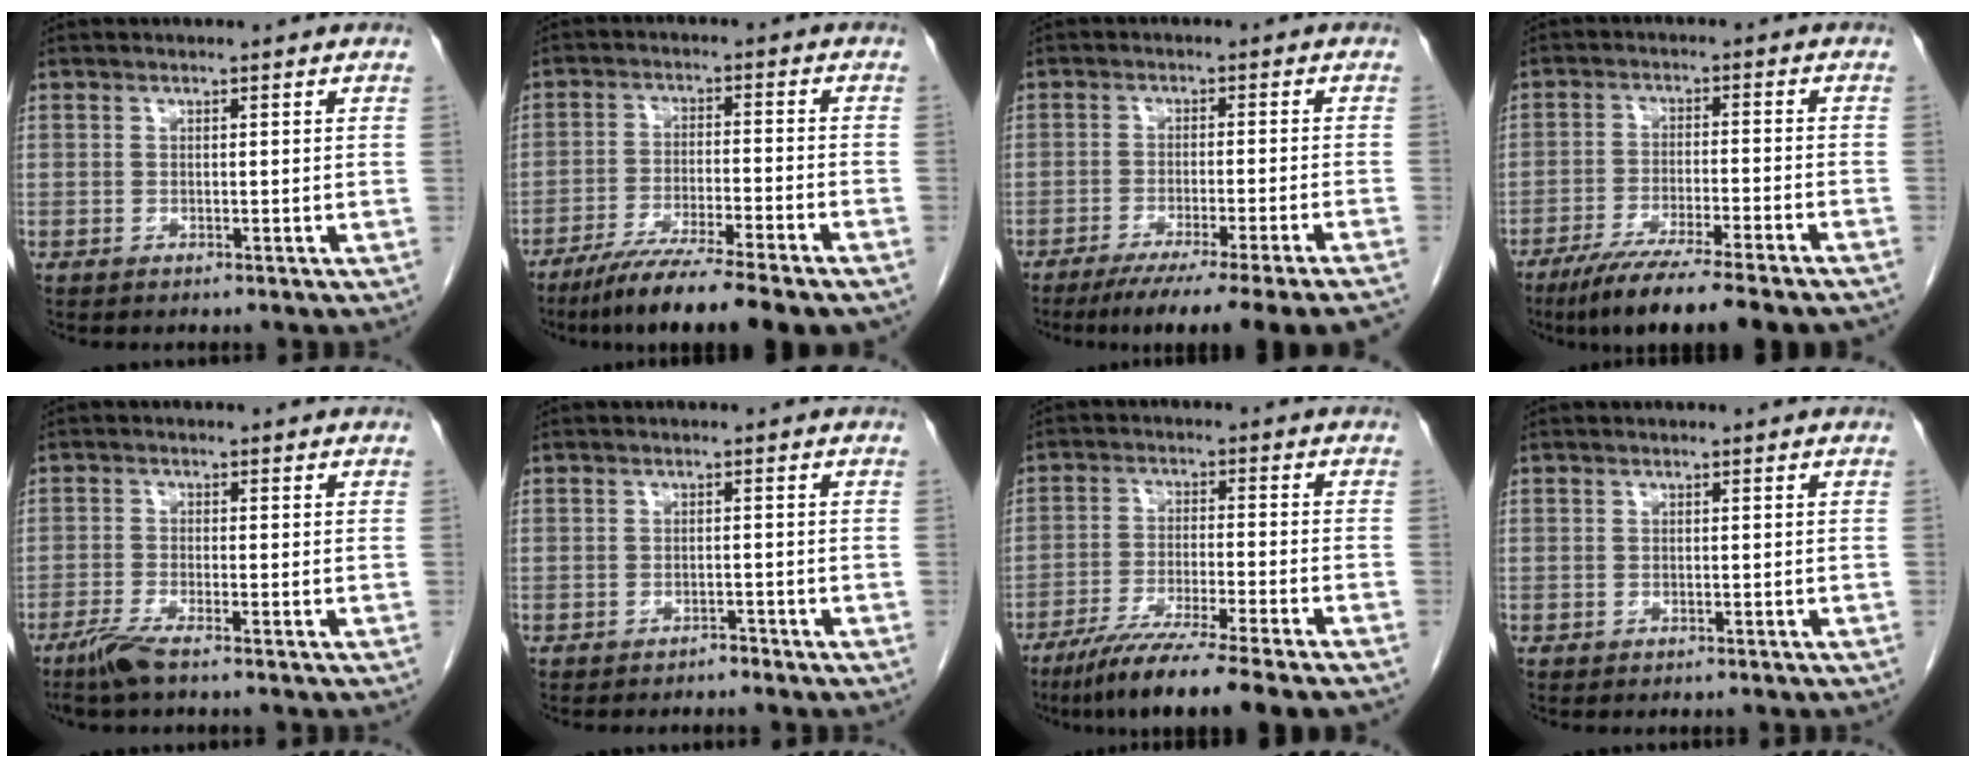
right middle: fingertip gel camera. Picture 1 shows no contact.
{"total": 11.5, "force": [-9.0, -0.4, 7.2], "torque": [-0.115, -0.033, -0.145]}
{"total": 15.7, "force": [-13.3, -1.8, 8.2], "torque": [-0.081, -0.047, -0.189]}
{"total": 13.8, "force": [-11.2, 0.2, 8.0], "torque": [-0.124, -0.039, -0.176]}
{"total": 3.6, "force": [-2.7, 0.0, 2.4], "torque": [-0.056, -0.009, -0.058]}
{"total": 1.2, "force": [-1.2, 0.2, 0.2], "torque": [-0.006, -0.002, -0.018]}
{"total": 12.2, "force": [-9.5, -1.2, 7.5], "torque": [-0.116, -0.040, -0.154]}
{"total": 0.0}